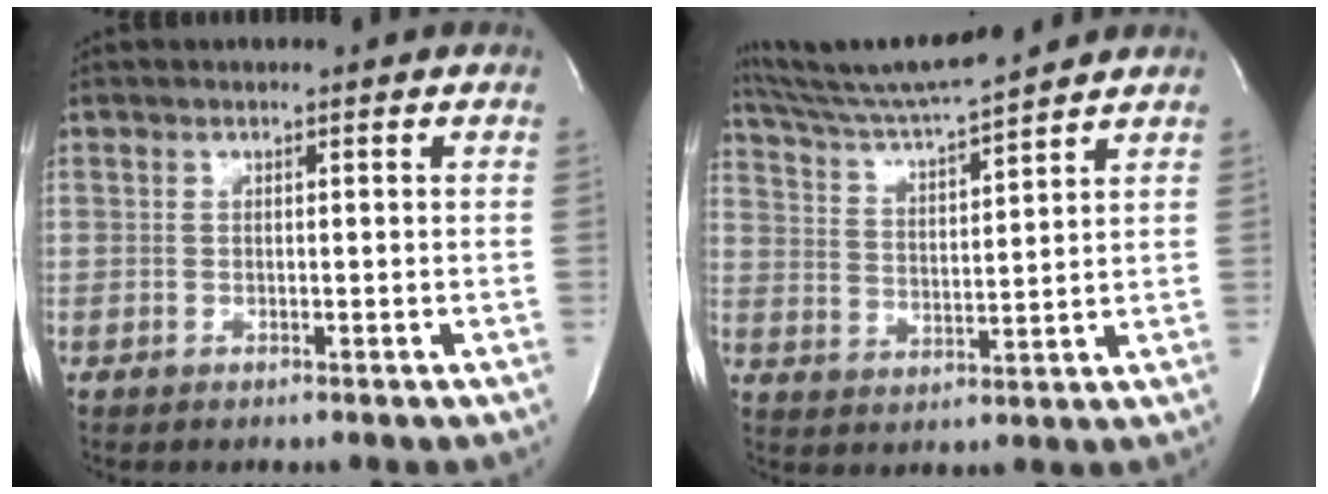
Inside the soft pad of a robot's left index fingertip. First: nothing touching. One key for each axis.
{"total": 12.2, "fx": 11.4, "fy": -1.0, "fz": 4.2, "tx": -0.087, "ty": 0.012, "tz": 0.203}